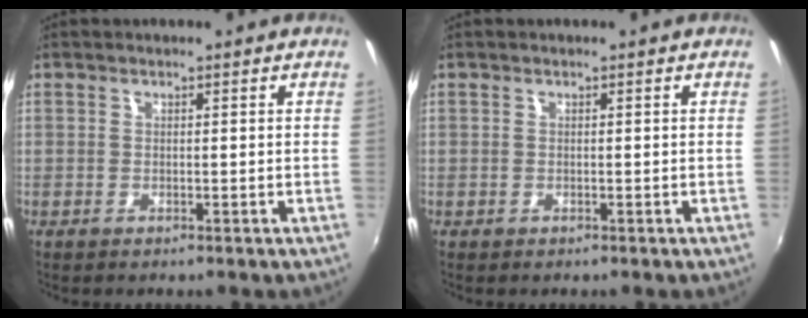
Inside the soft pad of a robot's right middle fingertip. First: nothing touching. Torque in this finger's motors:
{"motor_torque": [-0.21, -0.36, 0.01, 0.00]}